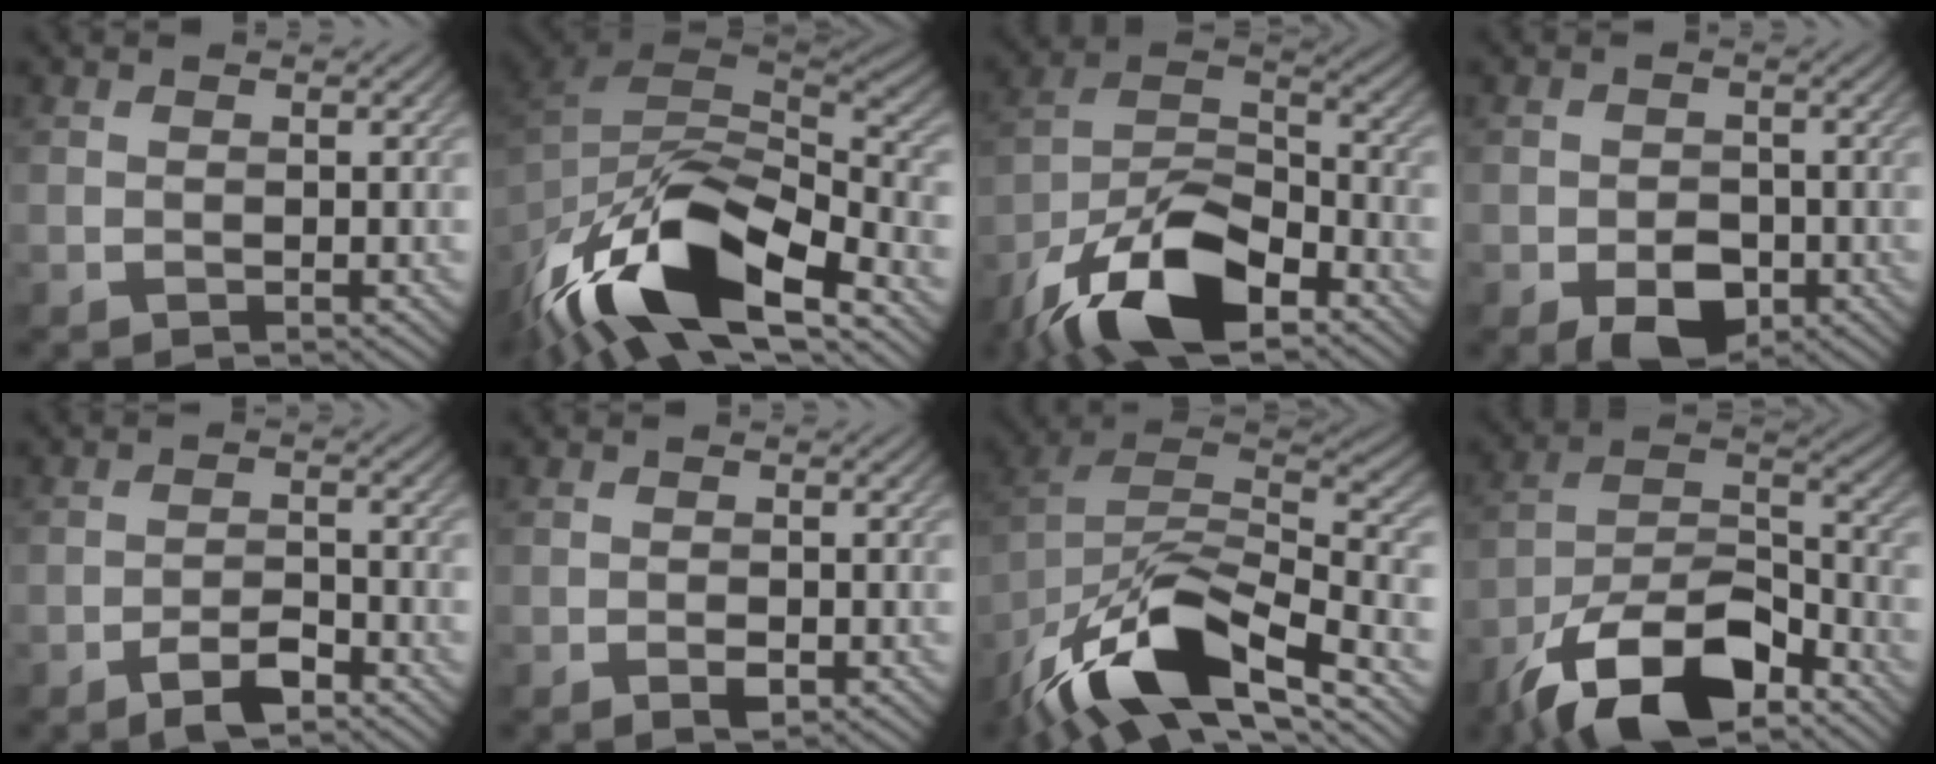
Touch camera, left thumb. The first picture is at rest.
{"total": 17.6, "force": [-10.0, 7.4, 12.5], "torque": [-0.282, -0.035, -0.165]}
{"total": 15.3, "force": [-10.2, 6.0, 9.7], "torque": [-0.199, -0.007, -0.206]}
{"total": 5.1, "force": [-2.3, 3.3, 3.1], "torque": [-0.047, -0.008, -0.044]}
{"total": 3.5, "force": [-2.5, 1.1, 2.3], "torque": [-0.043, 0.005, -0.051]}
{"total": 1.5, "force": [-0.8, 0.6, 1.1], "torque": [-0.017, -0.001, -0.013]}
{"total": 16.8, "force": [-10.8, 6.1, 11.4], "torque": [-0.248, -0.018, -0.192]}
{"total": 14.5, "force": [-9.8, 5.9, 8.9], "torque": [-0.167, -0.006, -0.198]}